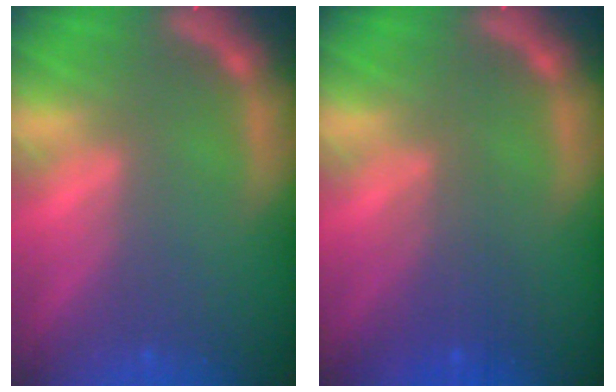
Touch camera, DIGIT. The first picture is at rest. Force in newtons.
{"total": 3.0}